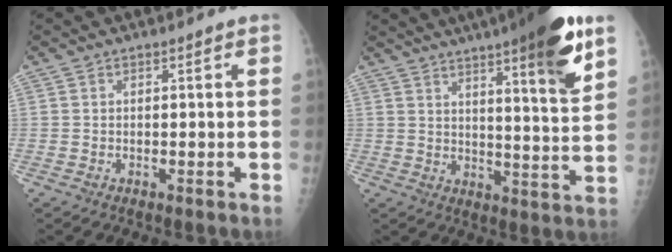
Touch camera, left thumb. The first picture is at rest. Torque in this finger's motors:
{"motor_torque": [1.97, 1.50, 1.34, -1.24, 0.09]}